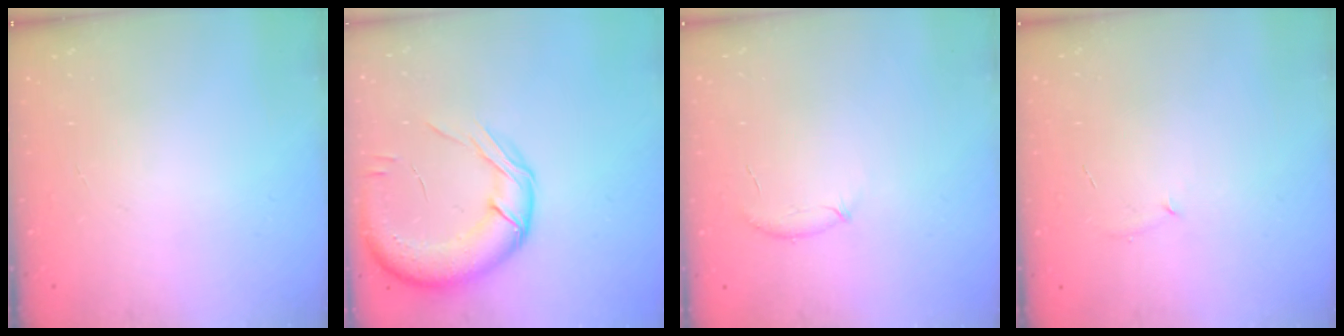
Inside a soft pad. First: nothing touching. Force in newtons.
{"total": 16.8, "press": 16.4, "slide": 3.4}
{"total": 6.9, "press": 6.7, "slide": 1.6}
{"total": 3.9, "press": 3.8, "slide": 1.0}